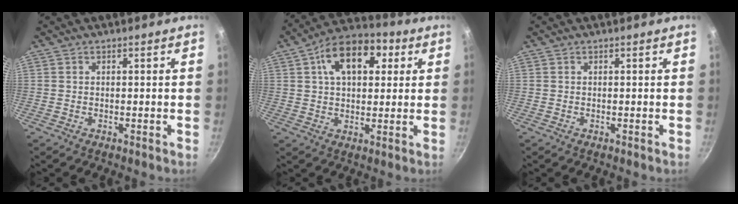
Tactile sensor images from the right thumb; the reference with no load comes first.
{"total": 14.3, "force": [4.7, 8.8, 10.2], "torque": [-0.125, 0.008, 0.058]}
{"total": 0.0}